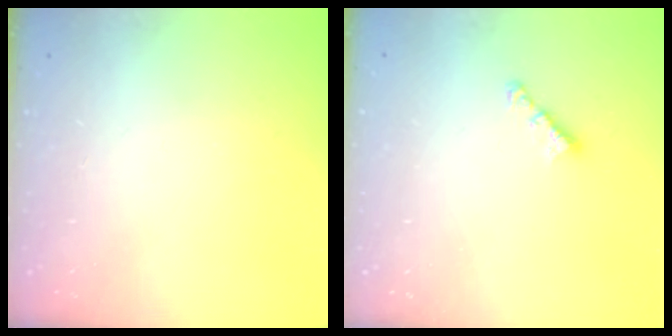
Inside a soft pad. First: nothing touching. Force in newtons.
{"total": 3.4, "press": 3.3, "slide": 0.6}